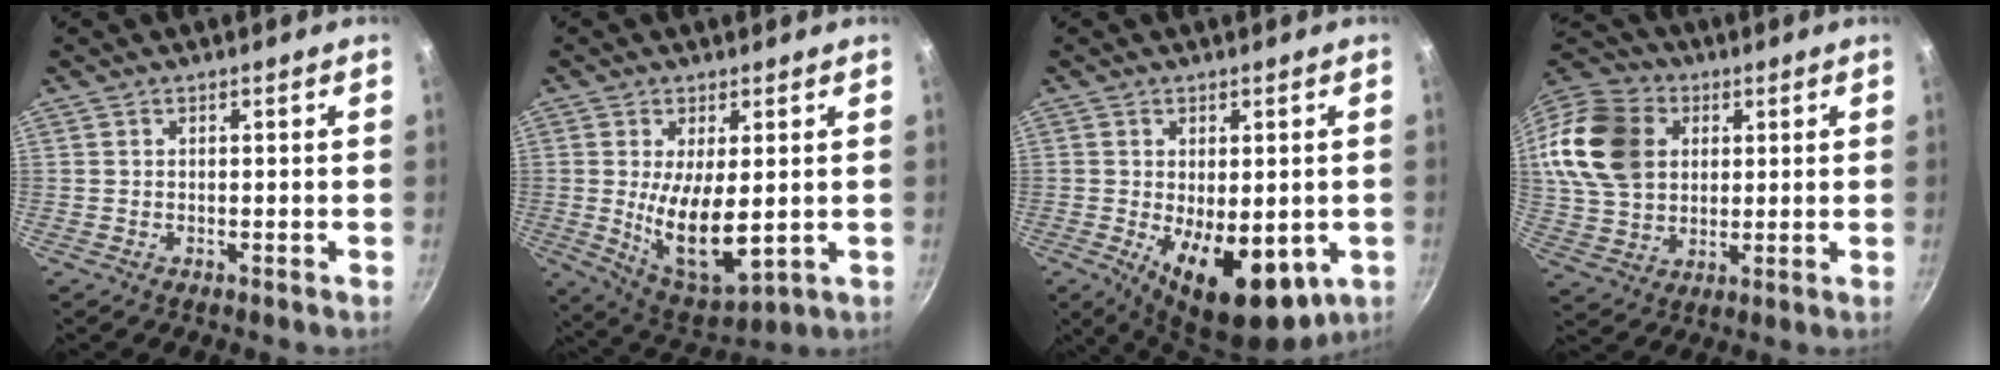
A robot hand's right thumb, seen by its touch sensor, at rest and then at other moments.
{"total": 12.6, "force": [-0.1, 5.3, 11.5], "torque": [-0.193, -0.025, 0.014]}
{"total": 14.5, "force": [-3.4, 7.3, 12.1], "torque": [-0.150, -0.020, -0.030]}
{"total": 19.8, "force": [5.1, 15.4, 11.4], "torque": [-0.213, 0.011, 0.096]}